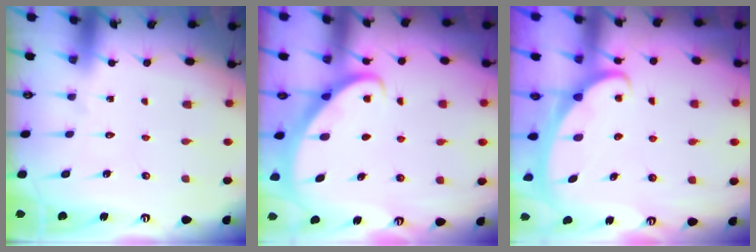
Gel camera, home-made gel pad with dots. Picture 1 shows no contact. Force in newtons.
{"total": 2.7, "press": 2.7, "slide": 0.2}
{"total": 2.5, "press": 2.5, "slide": 0.3}